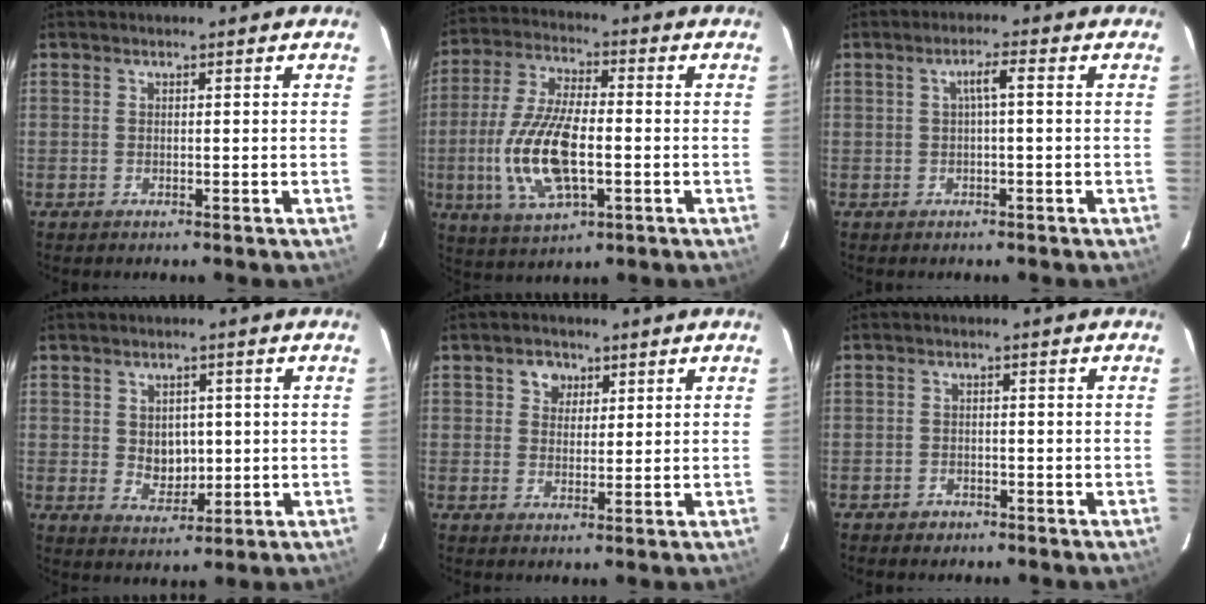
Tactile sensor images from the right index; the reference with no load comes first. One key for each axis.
{"total": 15.1, "fx": -3.1, "fy": 6.1, "fz": 13.4, "tx": -0.283, "ty": -0.004, "tz": -0.055}
{"total": 2.5, "fx": 0.1, "fy": -0.3, "fz": 2.4, "tx": -0.048, "ty": 0.007, "tz": 0.003}
{"total": 5.1, "fx": 0.3, "fy": 4.2, "fz": 2.9, "tx": -0.046, "ty": -0.001, "tz": 0.016}
{"total": 3.3, "fx": 1.7, "fy": 2.7, "fz": 0.9, "tx": -0.005, "ty": 0.008, "tz": 0.029}
{"total": 2.2, "fx": -1.6, "fy": 1.5, "fz": 0.2, "tx": -0.014, "ty": 0.005, "tz": -0.025}